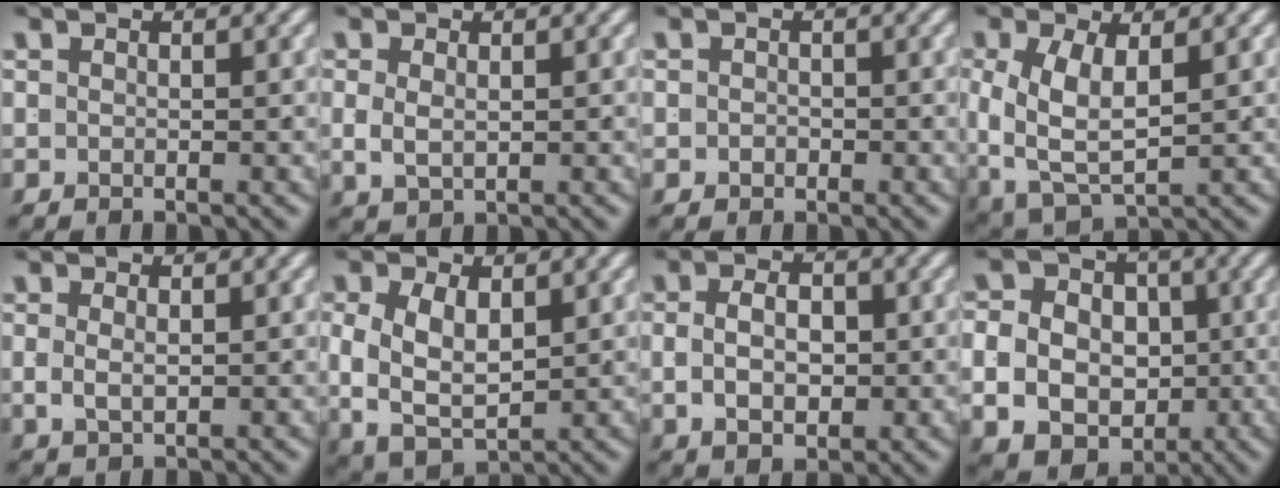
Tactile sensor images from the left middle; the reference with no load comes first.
{"total": 1.8, "force": [0.3, 1.2, 1.4], "torque": [-0.034, -0.006, 0.017]}
{"total": 1.0, "force": [-0.4, 0.9, 0.2], "torque": [-0.006, 0.000, -0.007]}
{"total": 6.9, "force": [-0.6, 5.1, 4.6], "torque": [-0.107, -0.034, 0.009]}
{"total": 1.4, "force": [0.2, 0.7, 1.2], "torque": [-0.026, -0.004, 0.013]}
{"total": 8.3, "force": [-0.3, 6.6, 5.1], "torque": [-0.117, -0.020, 0.004]}
{"total": 4.7, "force": [-0.3, 2.9, 3.6], "torque": [-0.048, 0.000, -0.001]}
{"total": 10.9, "force": [-1.9, 9.3, 5.2], "torque": [-0.093, -0.035, -0.022]}